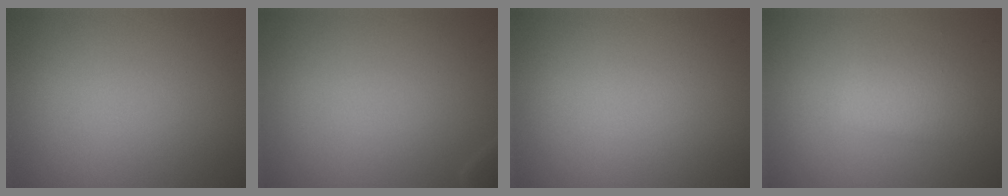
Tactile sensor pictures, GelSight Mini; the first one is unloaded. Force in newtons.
{"total": 0.6, "press": 0.6, "slide": 0.0}
{"total": 0.0}
{"total": 2.1, "press": 2.1, "slide": 0.1}